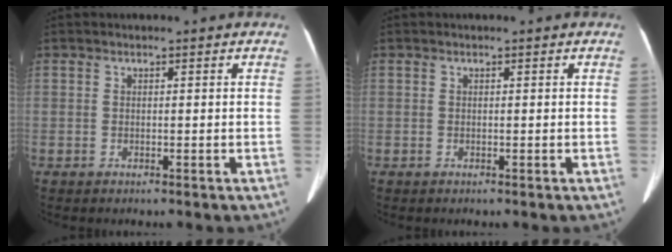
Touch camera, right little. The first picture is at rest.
{"total": 0.0}